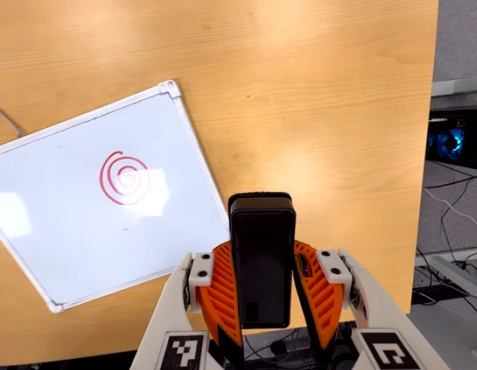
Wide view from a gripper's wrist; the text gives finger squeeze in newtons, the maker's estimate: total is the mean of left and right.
{"total": 9.3, "left": 7.3, "right": 11.4}